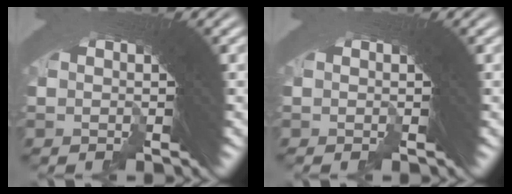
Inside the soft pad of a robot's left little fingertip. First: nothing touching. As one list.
[{"total": 0.8, "force": [0.6, 0.4, 0.1], "torque": [-0.004, -0.001, 0.011]}]